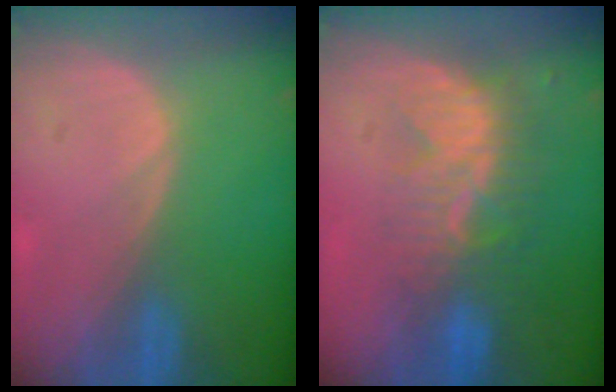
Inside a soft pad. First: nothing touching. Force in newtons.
{"total": 8.6, "press": 7.8, "slide": 3.5}